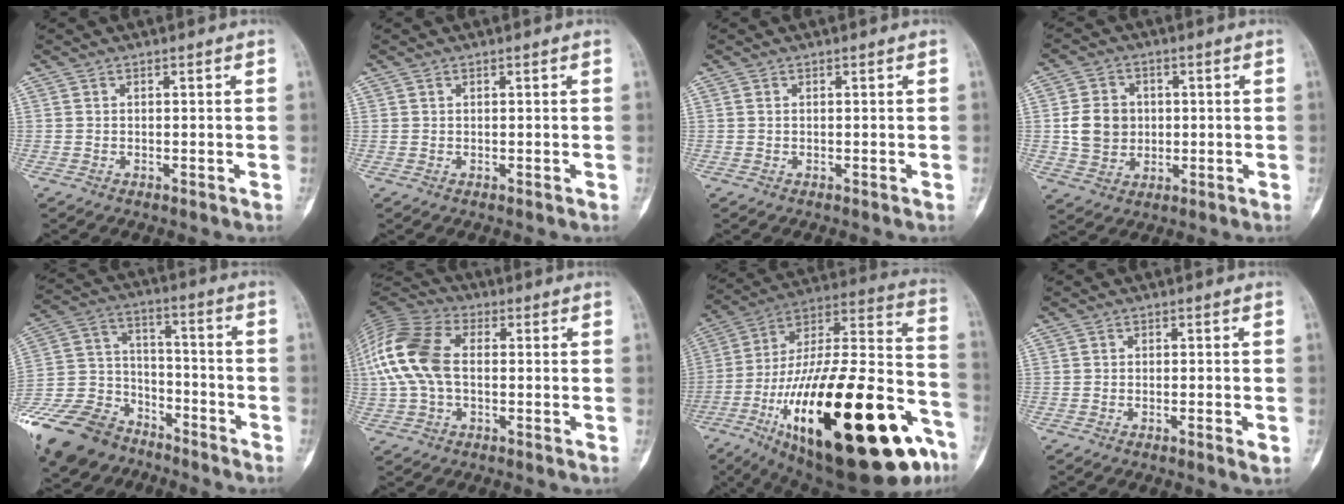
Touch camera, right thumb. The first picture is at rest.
{"total": 0.0}
{"total": 0.0}
{"total": 8.2, "force": [0.4, 7.1, 4.1], "torque": [-0.048, 0.000, 0.009]}
{"total": 22.0, "force": [-15.9, 12.6, 8.4], "torque": [-0.180, 0.069, -0.284]}
{"total": 15.0, "force": [0.7, 9.3, 11.8], "torque": [-0.266, 0.031, 0.006]}
{"total": 43.3, "force": [-18.5, 14.8, 36.3], "torque": [-0.535, 0.052, -0.291]}
{"total": 1.8, "force": [-0.6, 0.3, 1.7], "torque": [-0.031, -0.005, -0.012]}